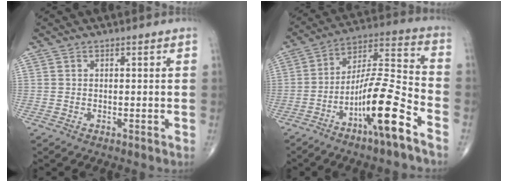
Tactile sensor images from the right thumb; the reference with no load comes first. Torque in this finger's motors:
{"motor_torque": [3.33, 1.68, 1.59, -1.18, 0.66]}